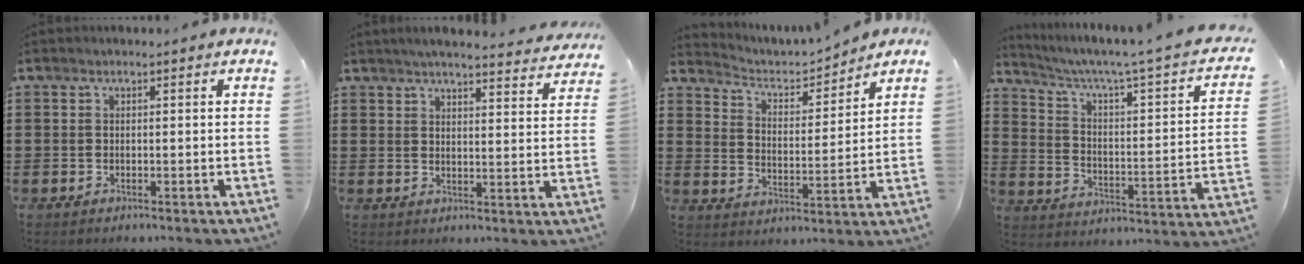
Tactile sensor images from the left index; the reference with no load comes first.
{"total": 3.9, "force": [3.7, -0.3, 1.1], "torque": [-0.036, -0.020, 0.064]}
{"total": 3.0, "force": [2.6, 1.3, 0.6], "torque": [-0.034, -0.019, 0.037]}
{"total": 3.3, "force": [1.6, -0.1, 2.9], "torque": [-0.066, -0.030, 0.012]}